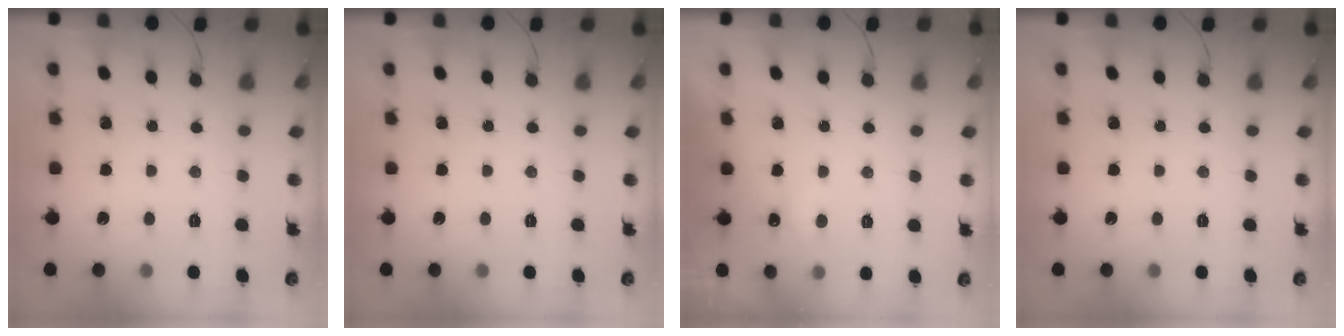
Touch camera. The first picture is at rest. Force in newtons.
{"total": 0.0}
{"total": 2.5, "press": 2.4, "slide": 0.5}
{"total": 0.0}